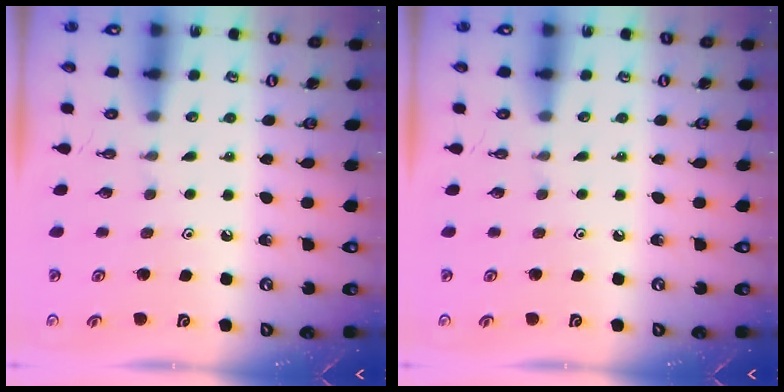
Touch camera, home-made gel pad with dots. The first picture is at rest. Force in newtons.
{"total": 0.0}